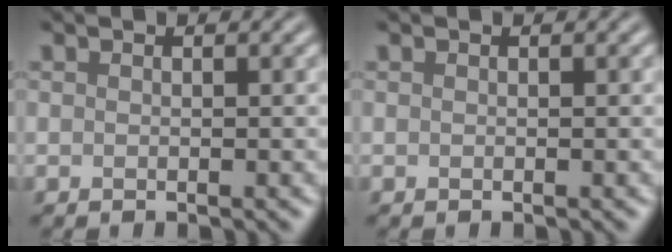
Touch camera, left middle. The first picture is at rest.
{"total": 0.0}